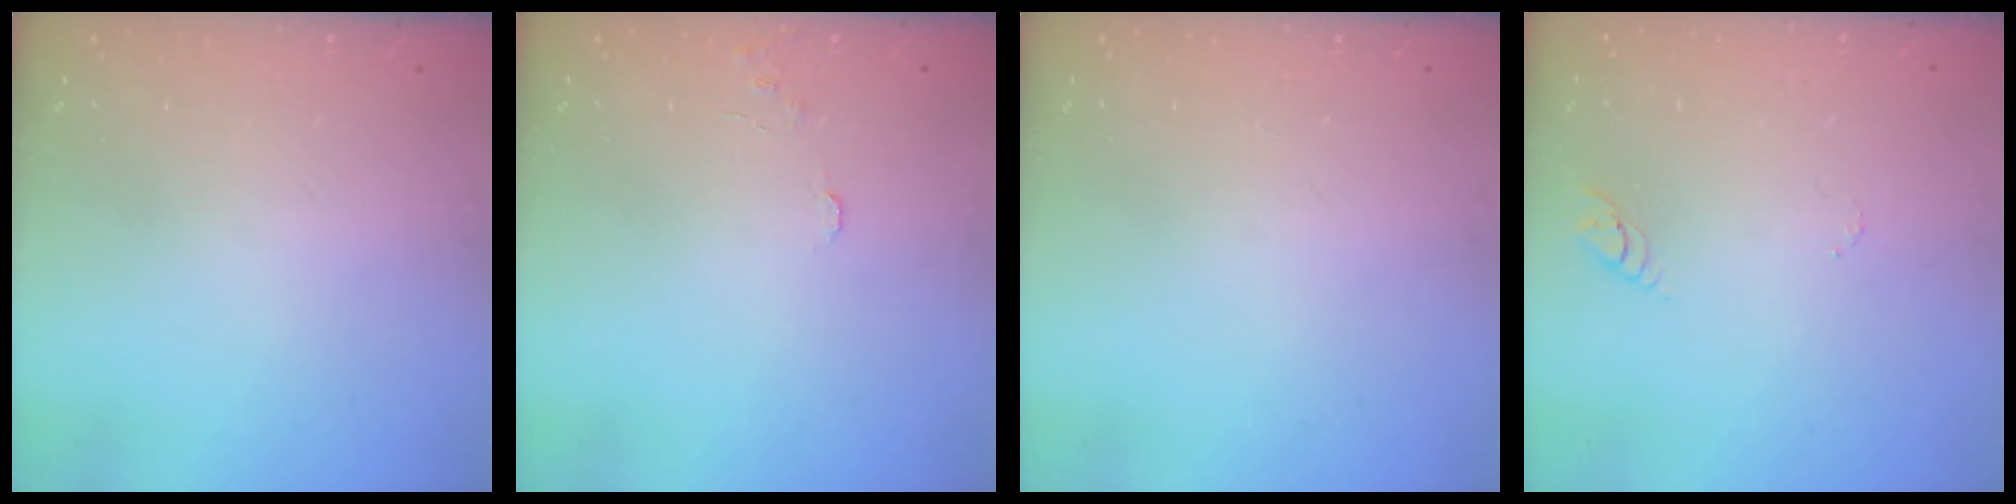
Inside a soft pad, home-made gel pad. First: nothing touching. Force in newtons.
{"total": 4.4, "press": 4.4, "slide": 0.4}
{"total": 0.0}
{"total": 2.9, "press": 2.9, "slide": 0.4}